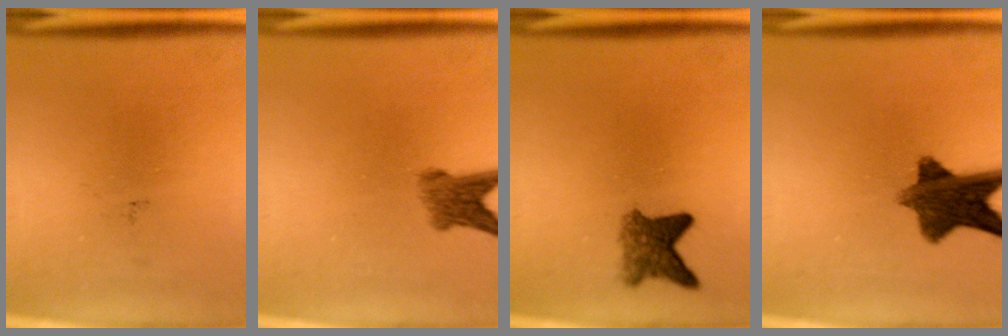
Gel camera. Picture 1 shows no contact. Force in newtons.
{"total": 3.9}
{"total": 3.9}
{"total": 9.9}